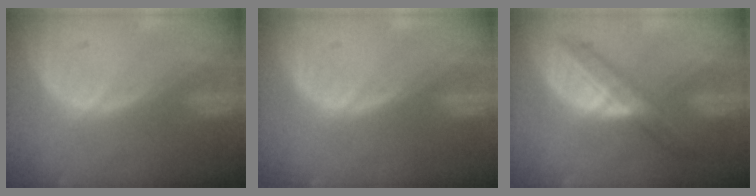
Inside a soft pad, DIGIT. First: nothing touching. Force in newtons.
{"total": 0.0}
{"total": 6.1, "press": 6.0, "slide": 0.9}